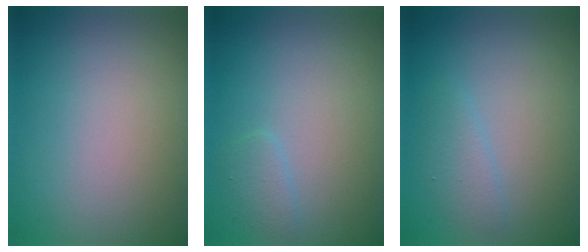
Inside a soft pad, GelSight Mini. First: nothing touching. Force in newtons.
{"total": 1.1, "press": 1.1, "slide": 0.1}
{"total": 1.5, "press": 1.5, "slide": 0.1}